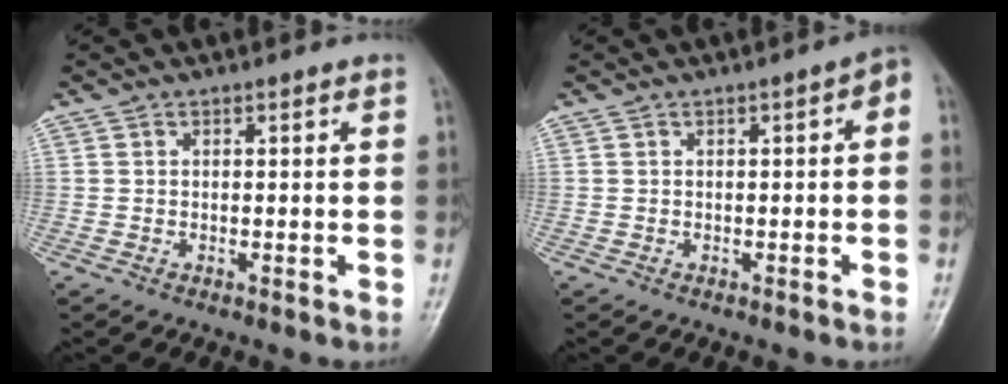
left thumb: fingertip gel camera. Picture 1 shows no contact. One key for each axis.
{"total": 2.5, "fx": -0.2, "fy": 1.0, "fz": 2.3, "tx": -0.021, "ty": 0.017, "tz": -0.010}